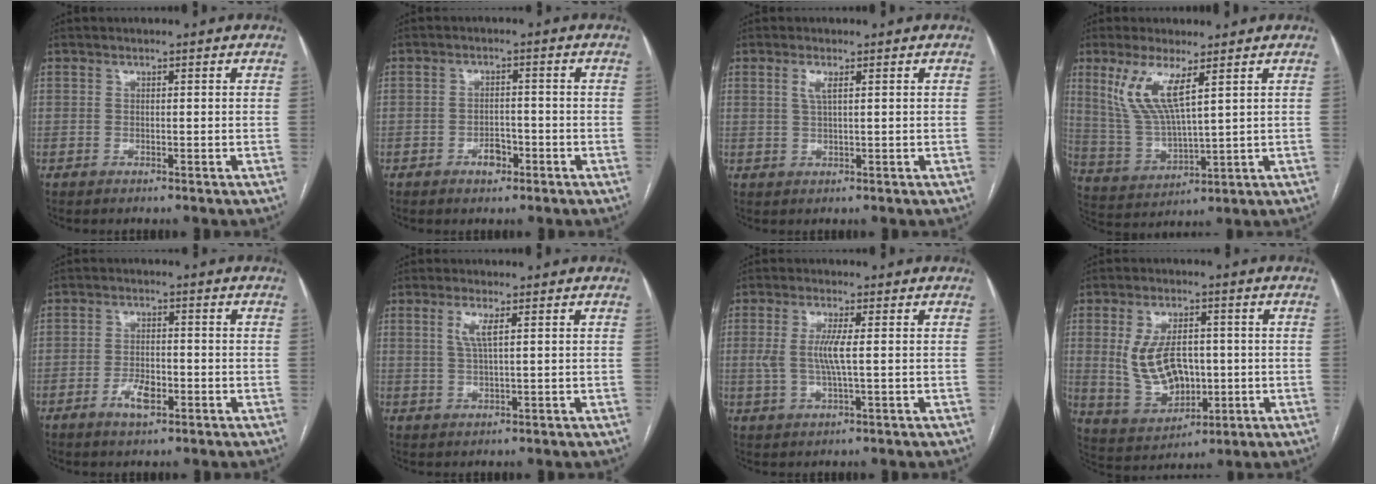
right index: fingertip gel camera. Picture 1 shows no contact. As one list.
[{"total": 2.9, "force": [-1.7, 1.7, 1.7], "torque": [-0.025, 0.006, -0.022]}, {"total": 1.9, "force": [0.8, 0.2, 1.7], "torque": [-0.042, 0.001, 0.016]}, {"total": 9.3, "force": [4.6, 1.6, 7.9], "torque": [-0.180, -0.004, 0.102]}, {"total": 4.1, "force": [-1.9, 1.7, 3.2], "torque": [-0.060, 0.002, -0.031]}, {"total": 3.2, "force": [1.2, 0.2, 2.9], "torque": [-0.067, 0.000, 0.025]}, {"total": 4.6, "force": [0.4, 0.4, 4.6], "torque": [-0.102, 0.000, 0.007]}, {"total": 10.5, "force": [0.3, 6.4, 8.3], "torque": [-0.170, 0.008, 0.023]}]